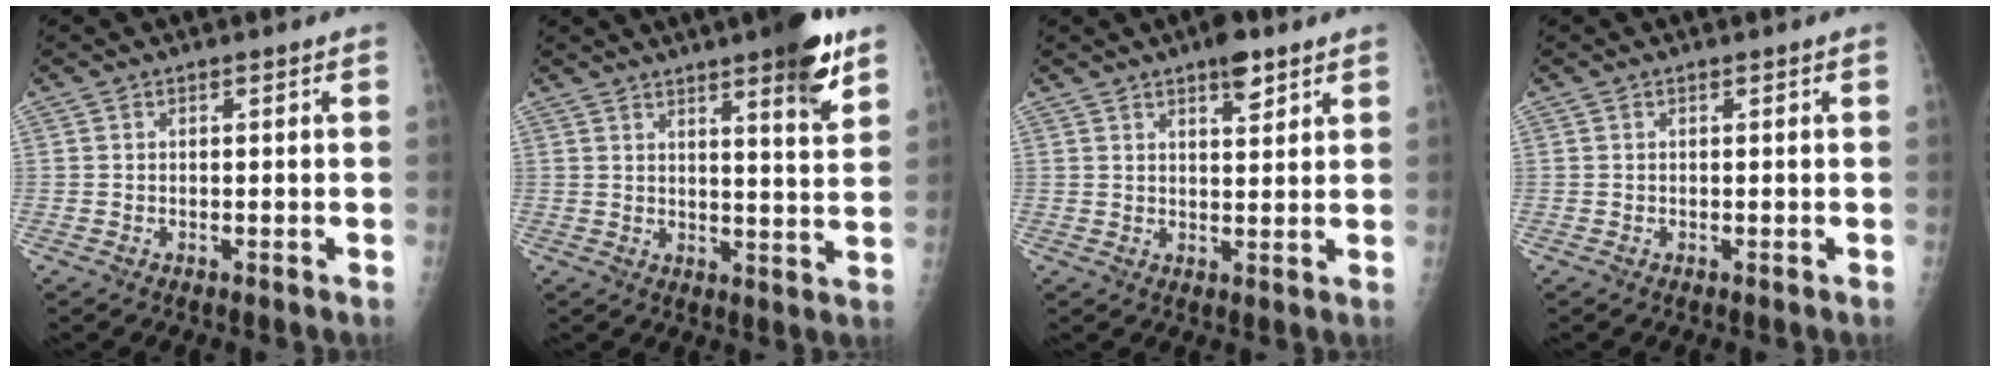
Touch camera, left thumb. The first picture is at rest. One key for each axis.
{"total": 10.6, "fx": 6.5, "fy": 1.7, "fz": 8.2, "tx": -0.097, "ty": -0.035, "tz": 0.085}
{"total": 5.2, "fx": 3.4, "fy": 1.9, "fz": 3.5, "tx": -0.040, "ty": -0.018, "tz": 0.048}
{"total": 0.0}